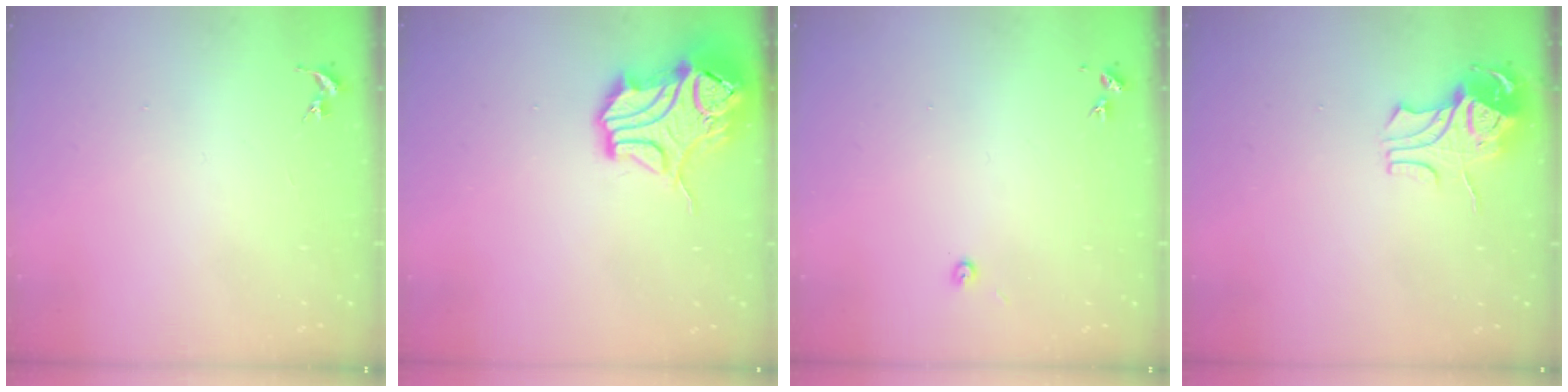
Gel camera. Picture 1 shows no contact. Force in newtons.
{"total": 15.7, "press": 15.6, "slide": 2.3}
{"total": 3.5, "press": 3.5, "slide": 0.3}
{"total": 9.3, "press": 9.3, "slide": 1.2}